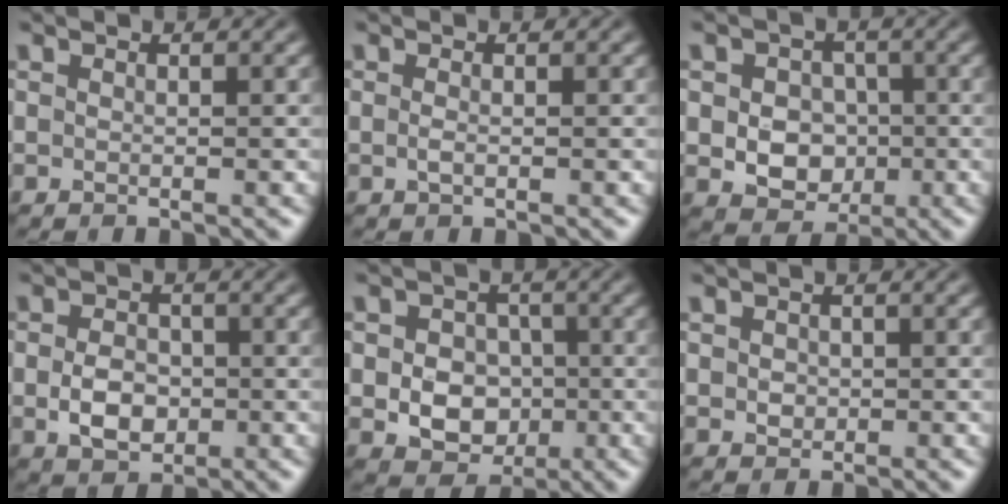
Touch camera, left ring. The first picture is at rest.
{"total": 0.7, "force": [-0.1, 0.2, 0.6], "torque": [-0.015, -0.003, -0.002]}
{"total": 5.2, "force": [-0.5, 4.2, 3.0], "torque": [-0.032, -0.002, -0.018]}
{"total": 3.6, "force": [-0.7, 2.6, 2.4], "torque": [-0.046, -0.002, -0.014]}
{"total": 5.4, "force": [-0.8, 4.4, 3.1], "torque": [-0.040, -0.004, -0.023]}
{"total": 1.1, "force": [0.1, 1.0, 0.5], "torque": [-0.009, -0.002, 0.002]}